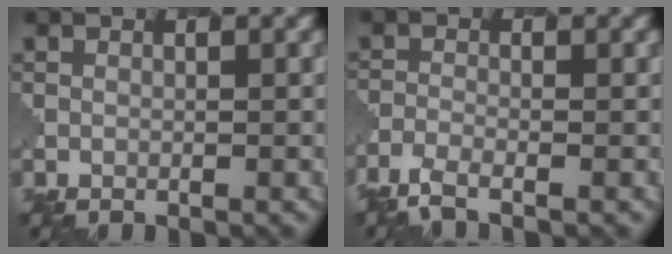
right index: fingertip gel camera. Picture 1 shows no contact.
{"total": 2.5, "force": [-2.1, 0.6, 1.4], "torque": [-0.032, -0.010, -0.052]}